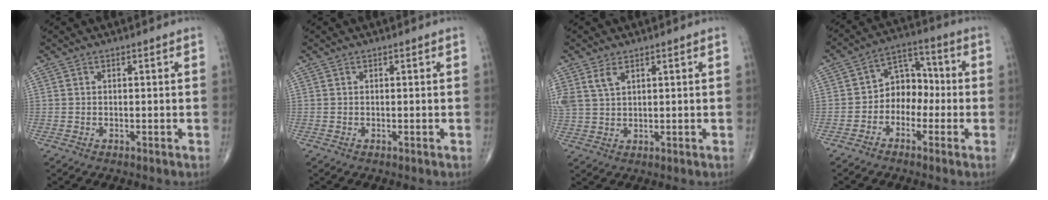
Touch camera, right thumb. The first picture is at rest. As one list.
[{"total": 0.0}, {"total": 4.8, "force": [2.6, 2.6, 3.0], "torque": [-0.067, -0.001, 0.063]}, {"total": 7.9, "force": [-1.9, 6.0, 4.7], "torque": [-0.035, 0.043, -0.049]}]